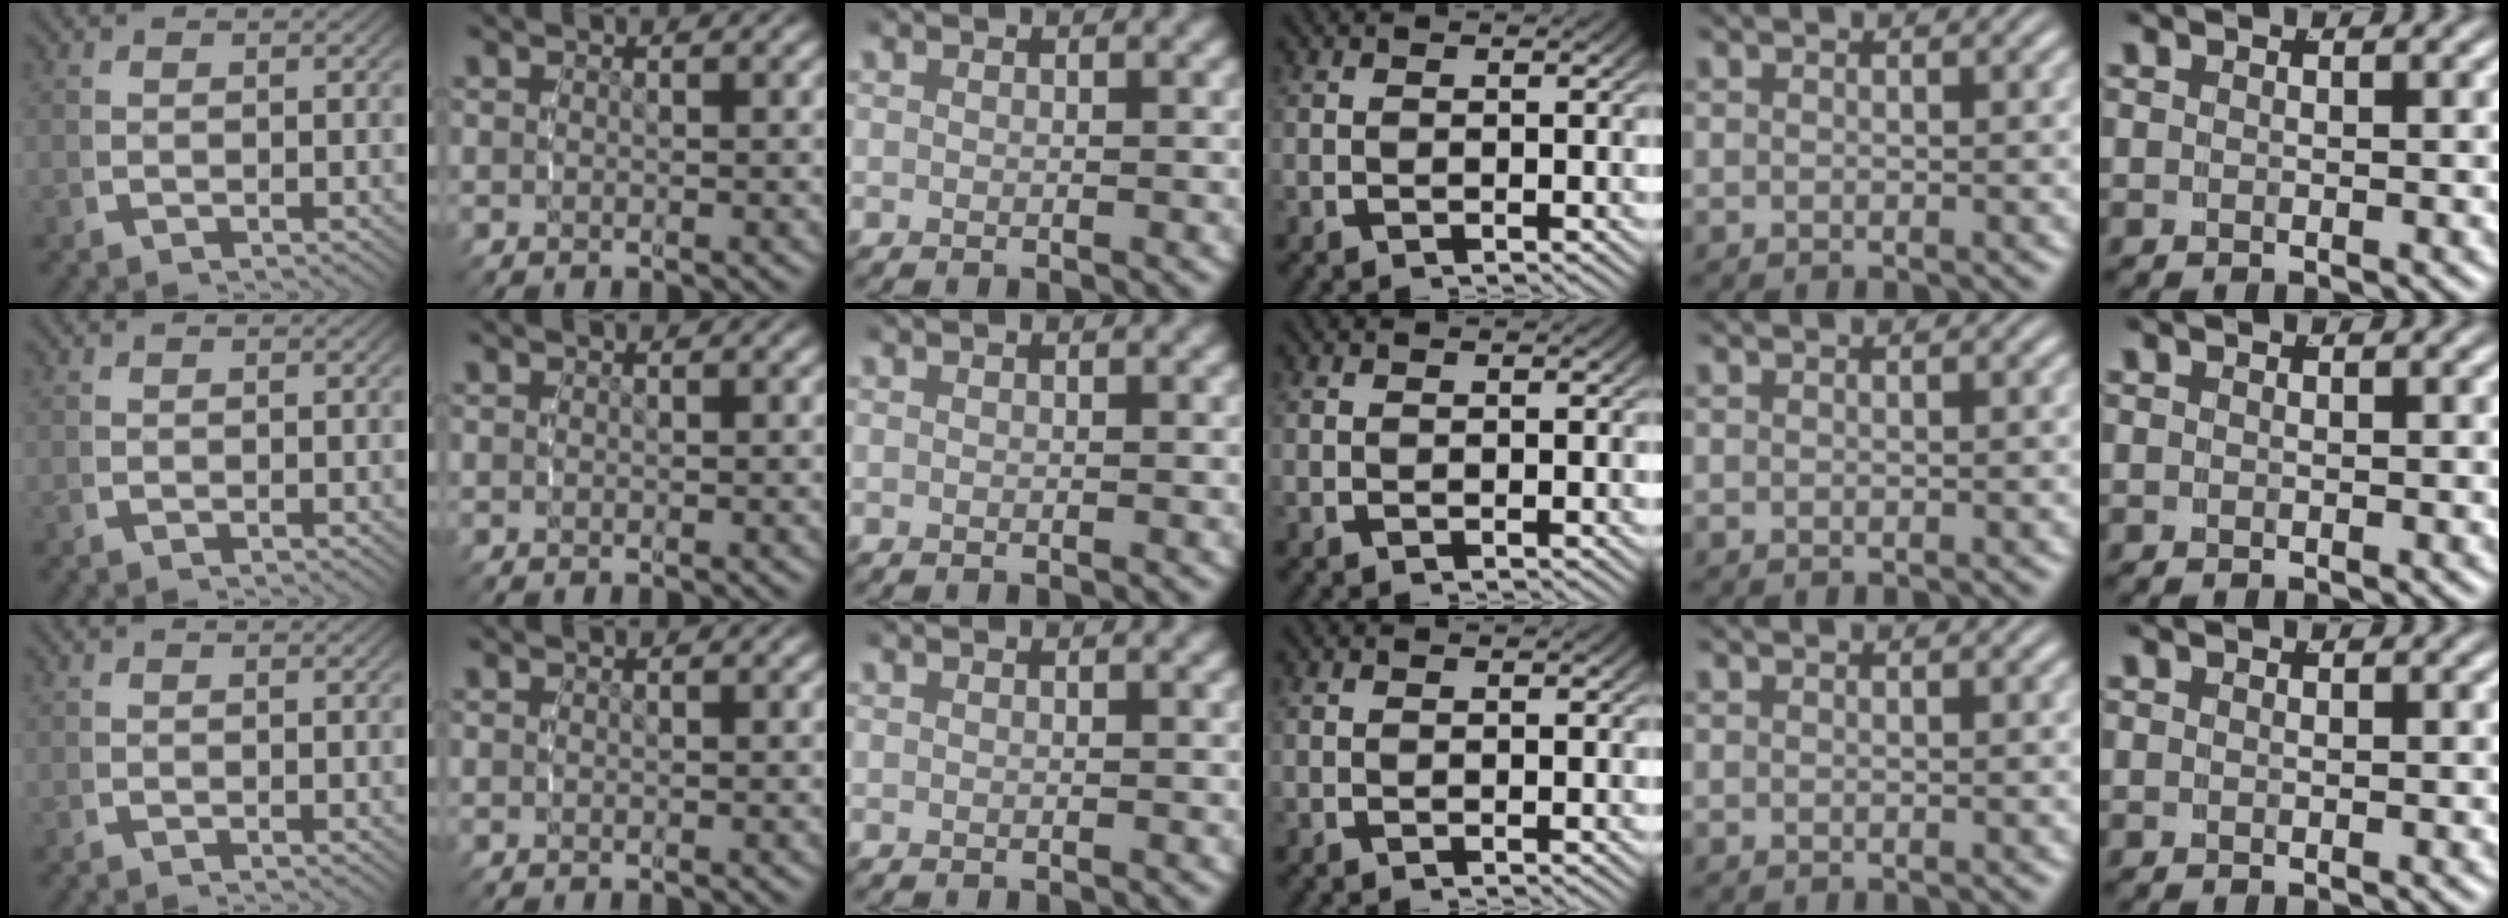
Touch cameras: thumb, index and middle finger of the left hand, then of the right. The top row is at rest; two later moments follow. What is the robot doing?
{"motion": "reach", "object": "paper"}